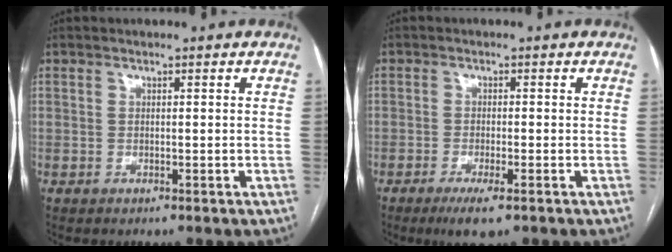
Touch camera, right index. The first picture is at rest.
{"total": 4.3, "force": [-2.6, 0.7, 3.4], "torque": [-0.061, -0.010, -0.038]}